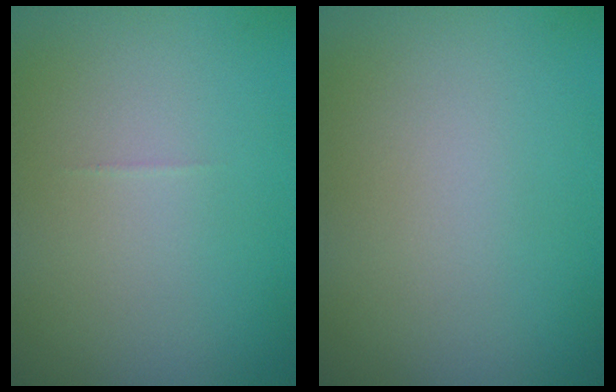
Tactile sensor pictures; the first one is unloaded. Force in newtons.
{"total": 0.0}